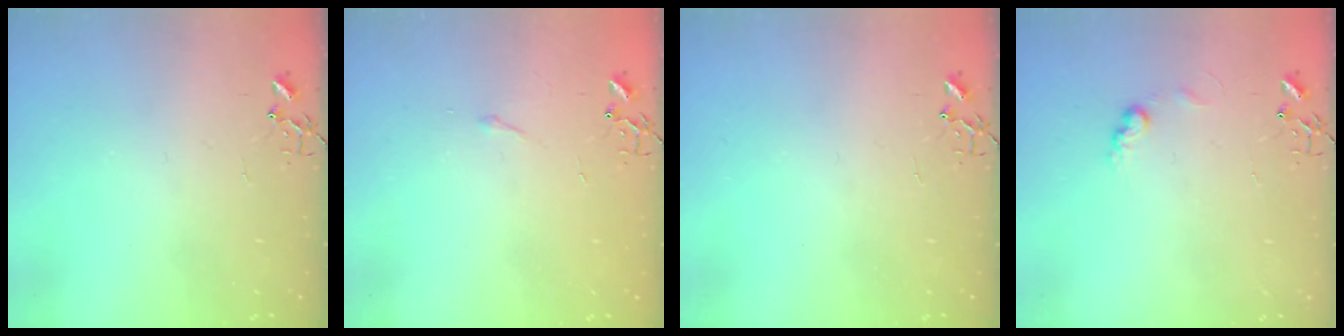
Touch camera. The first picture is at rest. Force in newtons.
{"total": 2.9, "press": 2.9, "slide": 0.5}
{"total": 0.0}
{"total": 6.4, "press": 6.4, "slide": 0.5}